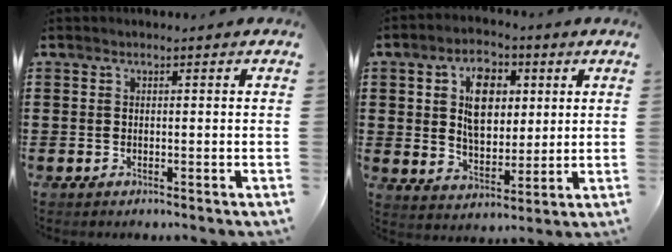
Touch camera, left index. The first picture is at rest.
{"total": 8.3, "force": [2.8, 5.2, 5.8], "torque": [-0.107, 0.011, 0.046]}